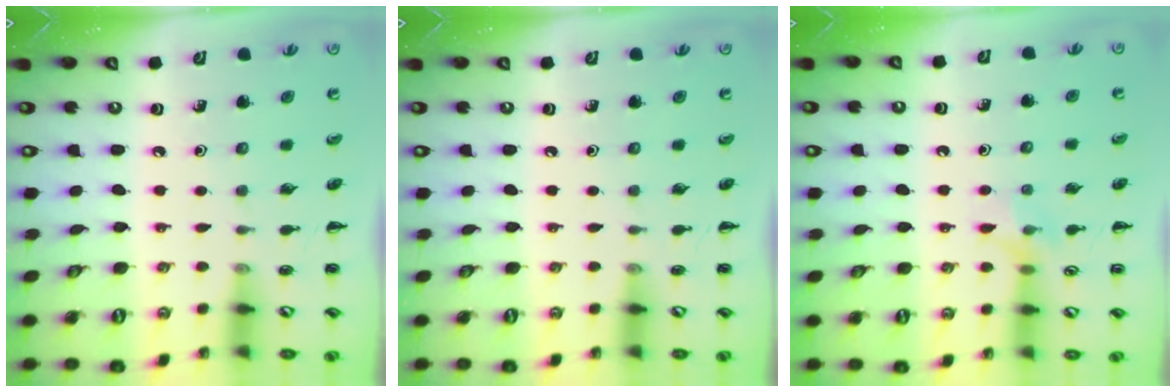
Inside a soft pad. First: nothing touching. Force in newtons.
{"total": 0.0}
{"total": 7.9, "press": 7.7, "slide": 1.6}